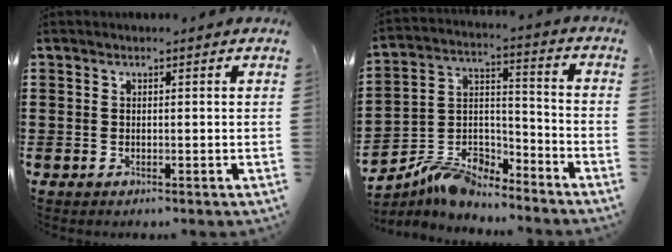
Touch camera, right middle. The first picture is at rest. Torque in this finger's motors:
{"motor_torque": [0.00, -0.09, 0.10, 0.00]}